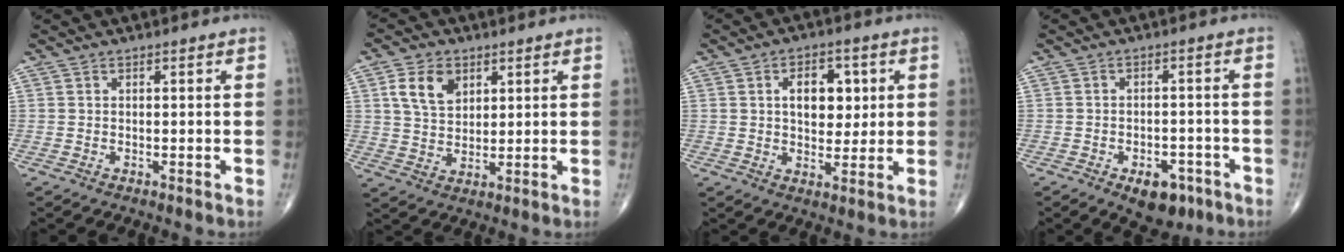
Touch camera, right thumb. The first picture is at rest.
{"total": 7.9, "force": [3.3, 5.4, 4.7], "torque": [-0.068, -0.012, 0.064]}
{"total": 8.5, "force": [1.9, 5.4, 6.3], "torque": [-0.051, -0.006, 0.028]}
{"total": 7.4, "force": [-4.1, 4.3, 4.5], "torque": [-0.041, 0.020, -0.051]}